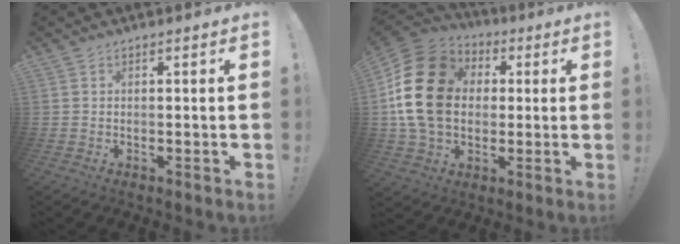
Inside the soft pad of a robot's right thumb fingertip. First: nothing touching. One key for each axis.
{"total": 22.8, "fx": 2.4, "fy": 17.1, "fz": 14.9, "tx": -0.263, "ty": 0.006, "tz": 0.054}